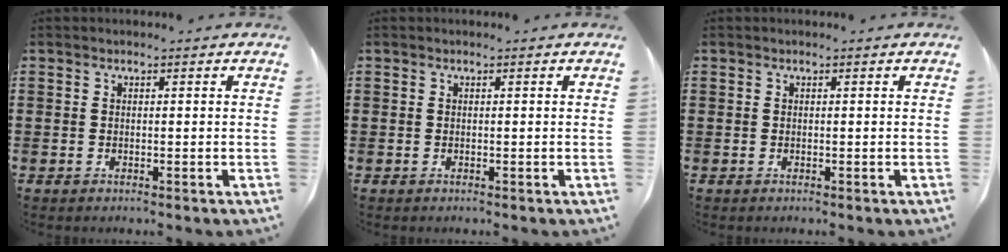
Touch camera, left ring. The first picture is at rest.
{"total": 0.0}
{"total": 0.0}